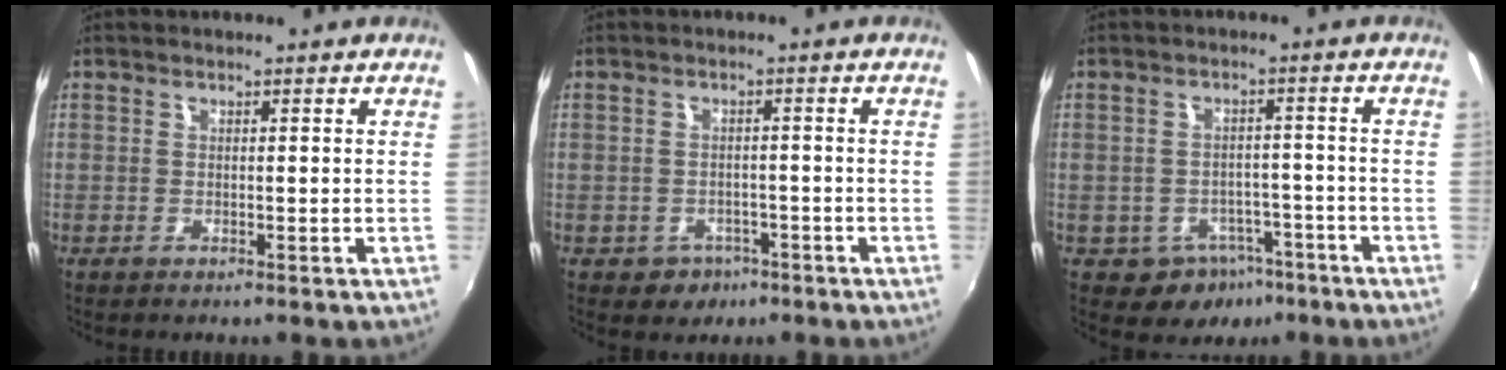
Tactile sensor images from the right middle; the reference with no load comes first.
{"total": 4.5, "force": [-2.3, 3.7, 0.9], "torque": [-0.032, 0.000, -0.027]}
{"total": 7.5, "force": [-4.4, 5.7, 2.1], "torque": [-0.046, 0.013, -0.044]}